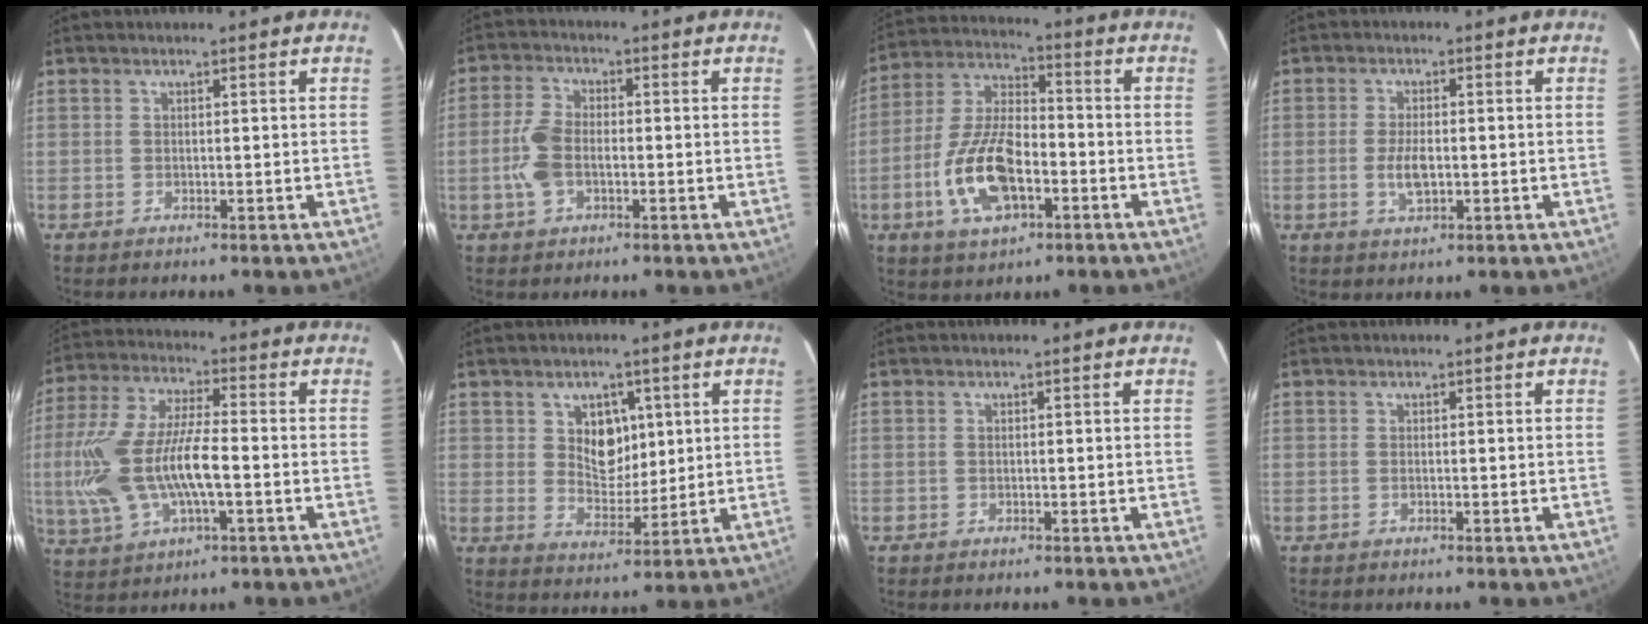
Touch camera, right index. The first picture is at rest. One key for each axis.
{"total": 6.6, "fx": -1.4, "fy": 3.9, "fz": 5.1, "tx": -0.115, "ty": 0.006, "tz": -0.024}
{"total": 14.7, "fx": -5.1, "fy": 6.8, "fz": 12.0, "tx": -0.255, "ty": 0.002, "tz": -0.091}
{"total": 4.7, "fx": -0.9, "fy": 2.1, "fz": 4.1, "tx": -0.084, "ty": -0.003, "tz": -0.014}
{"total": 17.5, "fx": -2.8, "fy": 7.0, "fz": 15.8, "tx": -0.337, "ty": -0.003, "tz": -0.047}
{"total": 7.2, "fx": 2.4, "fy": 5.4, "fz": 4.1, "tx": -0.061, "ty": 0.000, "tz": 0.049}
{"total": 0.0}
{"total": 0.0}